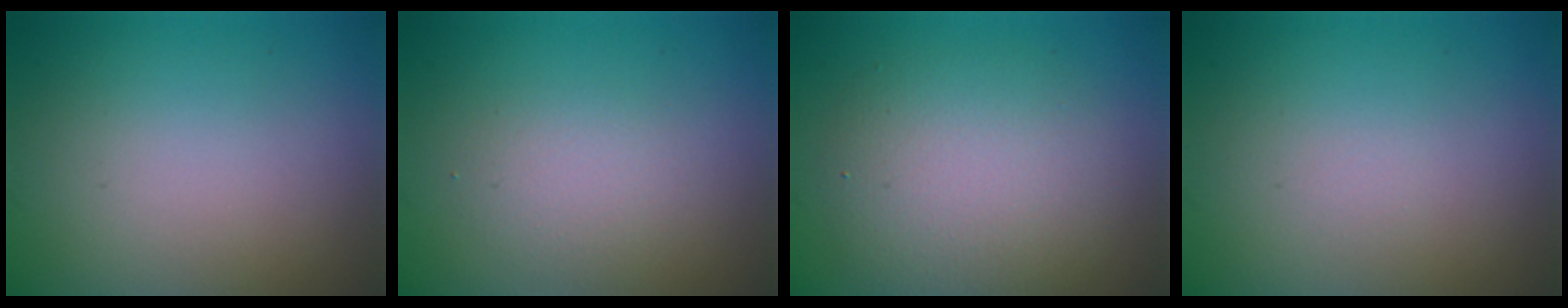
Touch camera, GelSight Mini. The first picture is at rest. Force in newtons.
{"total": 1.9, "press": 1.8, "slide": 0.2}
{"total": 5.3, "press": 5.3, "slide": 0.5}
{"total": 0.0}